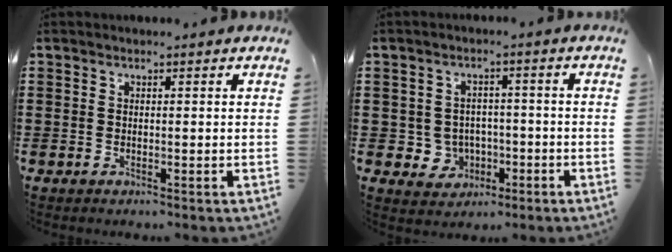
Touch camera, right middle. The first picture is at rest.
{"total": 3.7, "force": [-0.9, 3.5, 0.8], "torque": [-0.030, 0.008, -0.020]}